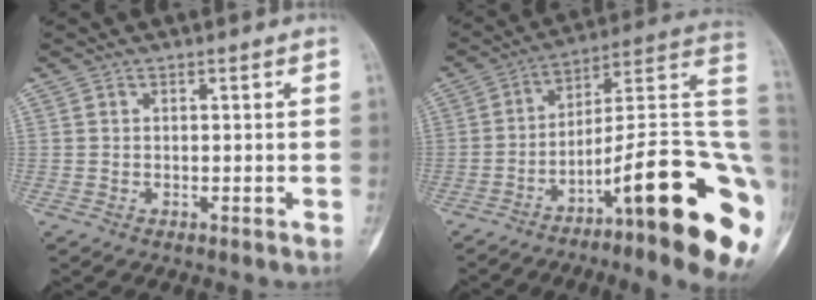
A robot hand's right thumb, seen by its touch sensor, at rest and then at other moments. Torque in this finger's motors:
{"motor_torque": [0.57, 0.77, 1.30, -1.47, 0.15]}